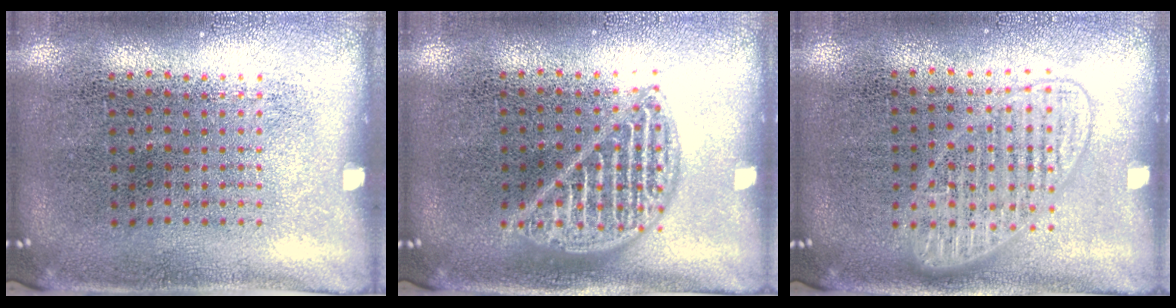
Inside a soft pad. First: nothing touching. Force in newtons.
{"total": 2.2, "press": 2.1, "slide": 0.3}
{"total": 1.5, "press": 1.4, "slide": 0.3}